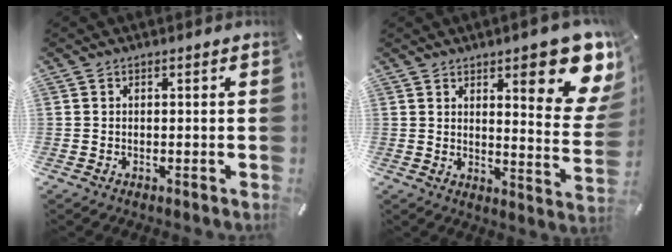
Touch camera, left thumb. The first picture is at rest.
{"total": 16.9, "force": [9.4, 4.8, 13.3], "torque": [-0.167, -0.067, 0.145]}